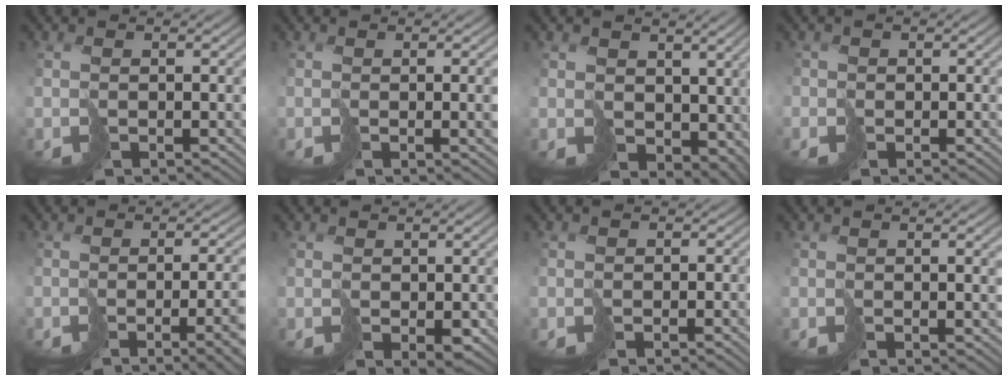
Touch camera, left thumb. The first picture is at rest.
{"total": 5.0, "force": [-0.5, 1.6, 4.7], "torque": [-0.057, -0.011, 0.002]}
{"total": 6.6, "force": [1.1, 5.2, 3.9], "torque": [-0.084, -0.023, 0.031]}
{"total": 1.5, "force": [-0.9, 1.2, -0.1], "torque": [0.003, -0.007, -0.022]}
{"total": 9.0, "force": [-3.0, 3.2, 7.8], "torque": [-0.069, -0.015, -0.031]}
{"total": 2.1, "force": [-0.3, 1.4, 1.5], "torque": [-0.026, -0.011, 0.003]}
{"total": 1.3, "force": [-0.7, 1.1, 0.0], "torque": [0.006, -0.003, -0.015]}
{"total": 2.7, "force": [0.3, 0.7, 2.6], "torque": [-0.039, -0.001, 0.006]}